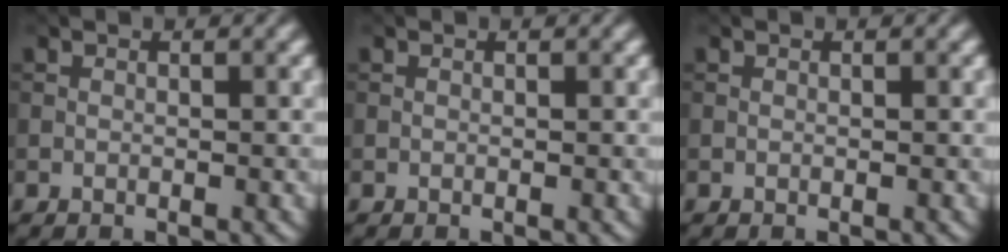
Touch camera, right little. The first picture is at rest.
{"total": 0.0}
{"total": 0.0}